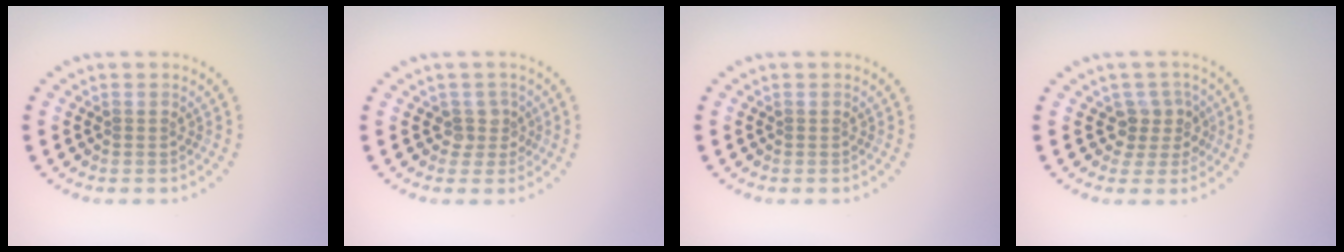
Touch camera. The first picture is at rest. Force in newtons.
{"total": 1.7, "press": 1.2, "slide": 1.2}
{"total": 0.0}
{"total": 2.7, "press": 2.1, "slide": 1.7}